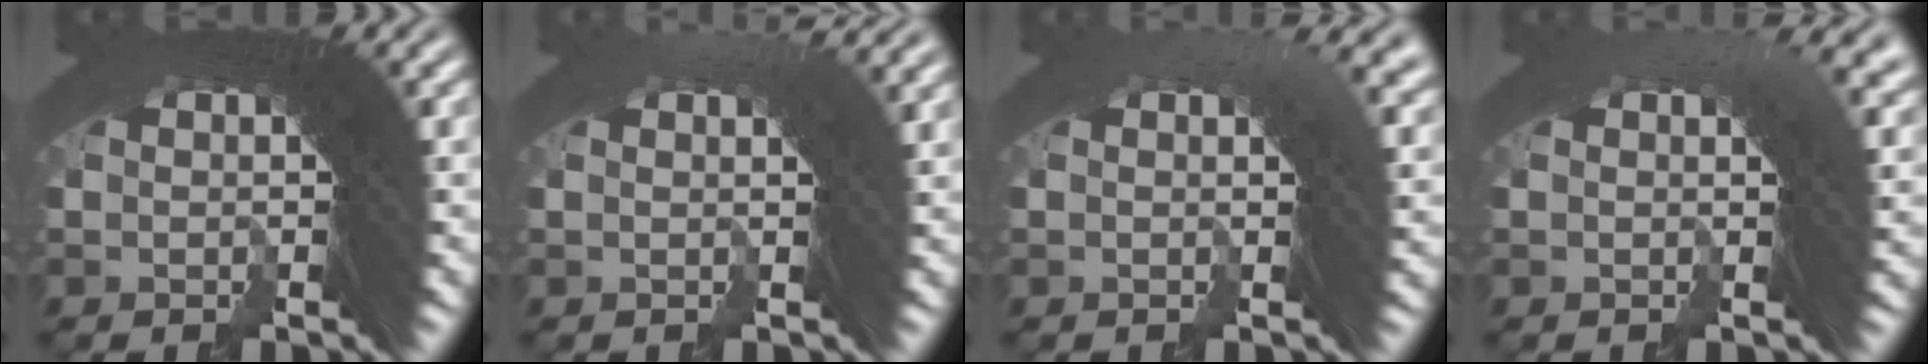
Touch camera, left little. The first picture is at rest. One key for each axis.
{"total": 3.1, "fx": 2.0, "fy": 0.1, "fz": 2.3, "tx": -0.013, "ty": 0.020, "tz": 0.018}
{"total": 4.1, "fx": 1.5, "fy": 1.8, "fz": 3.3, "tx": -0.006, "ty": 0.032, "tz": -0.005}
{"total": 4.7, "fx": 1.7, "fy": 2.0, "fz": 3.9, "tx": -0.011, "ty": 0.034, "tz": -0.001}